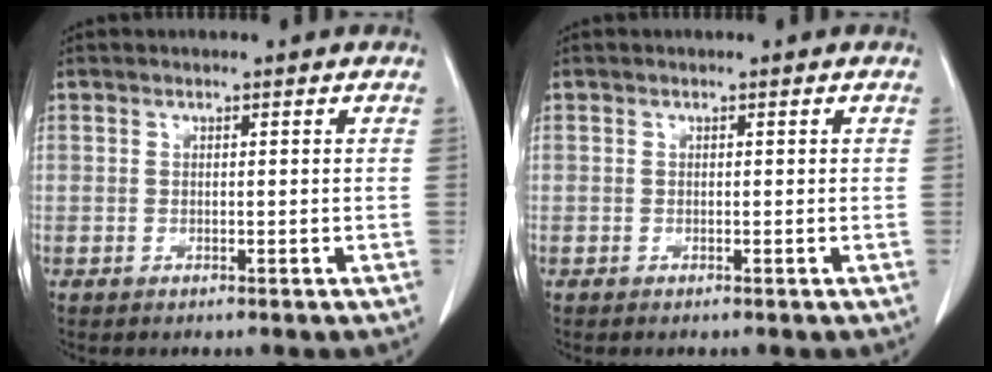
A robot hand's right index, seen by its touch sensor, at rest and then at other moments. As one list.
[{"total": 0.0}]